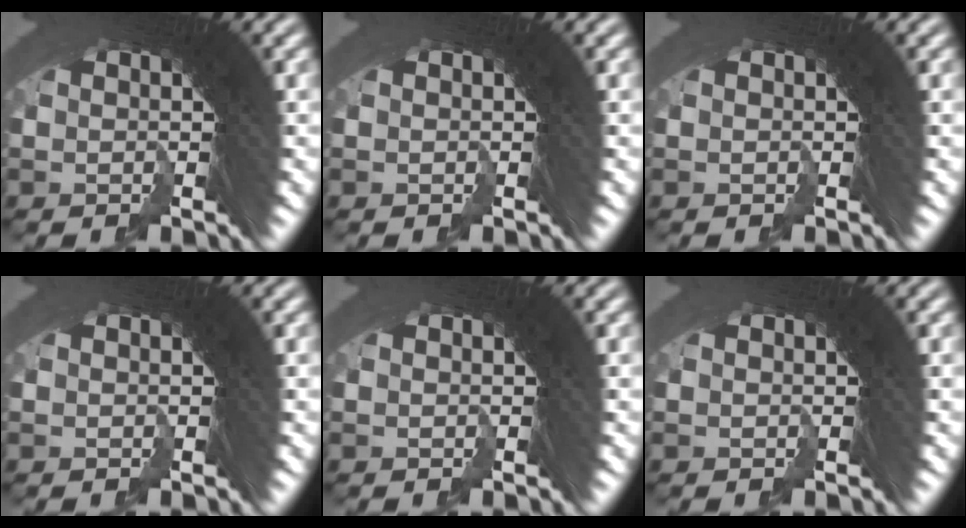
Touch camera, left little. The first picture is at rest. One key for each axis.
{"total": 0.0}
{"total": 0.0}
{"total": 0.0}
{"total": 0.0}
{"total": 0.0}